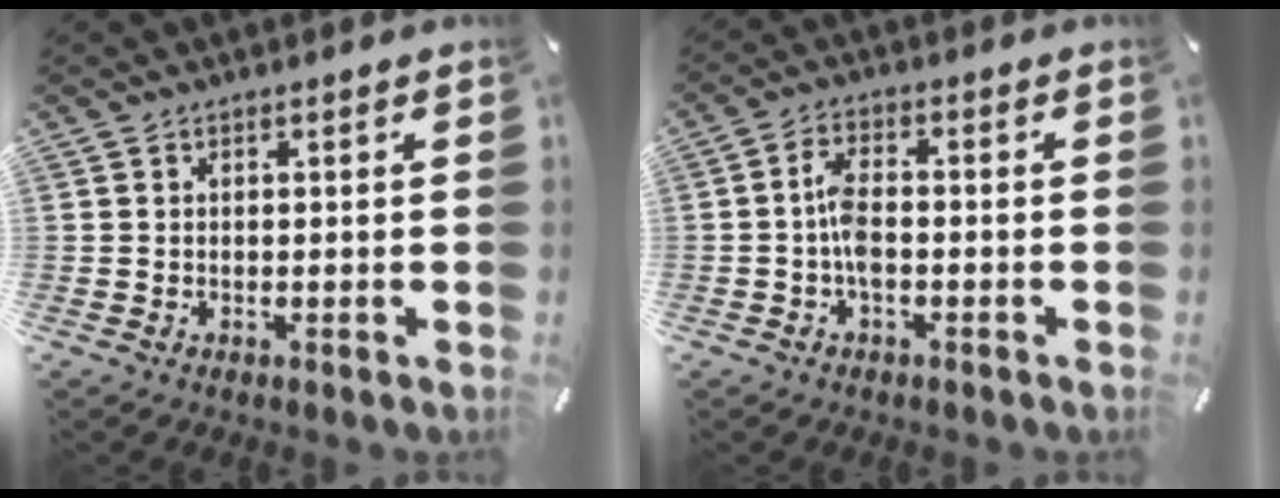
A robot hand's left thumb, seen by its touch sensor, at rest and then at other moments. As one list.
[{"total": 5.1, "force": [-1.2, 2.4, 4.4], "torque": [-0.089, 0.008, -0.023]}]